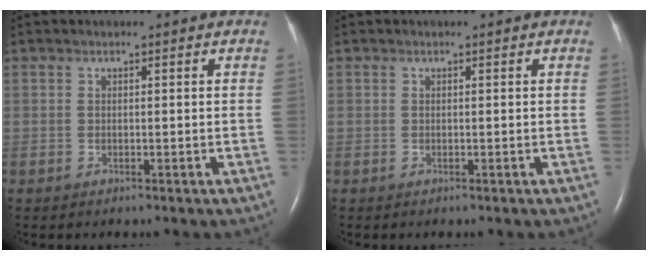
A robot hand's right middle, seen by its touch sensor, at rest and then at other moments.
{"total": 0.0}